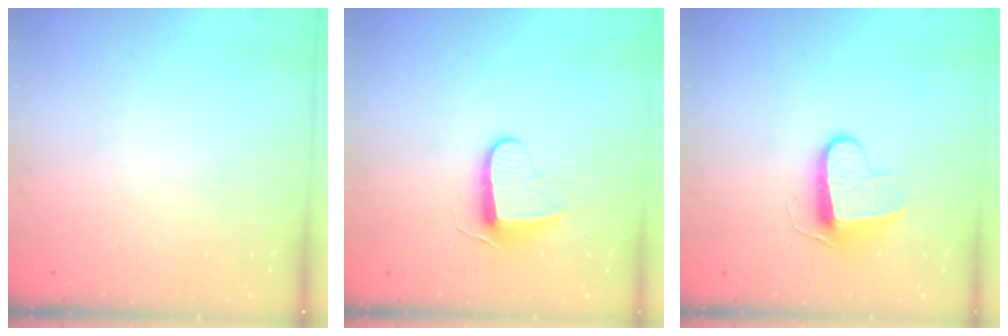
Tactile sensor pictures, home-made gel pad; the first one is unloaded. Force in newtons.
{"total": 9.4, "press": 9.3, "slide": 0.9}
{"total": 9.0, "press": 9.0, "slide": 0.5}